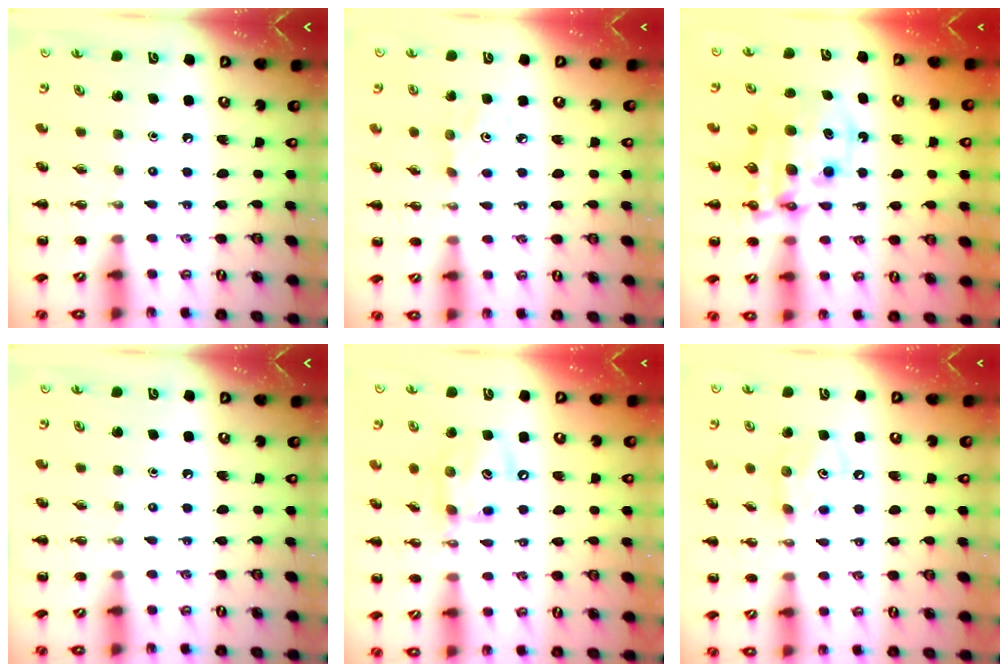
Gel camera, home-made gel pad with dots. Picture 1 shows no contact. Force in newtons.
{"total": 2.7, "press": 2.6, "slide": 0.6}
{"total": 12.1, "press": 11.8, "slide": 2.8}
{"total": 0.0}
{"total": 12.1, "press": 12.0, "slide": 1.8}
{"total": 6.3, "press": 6.3, "slide": 0.6}